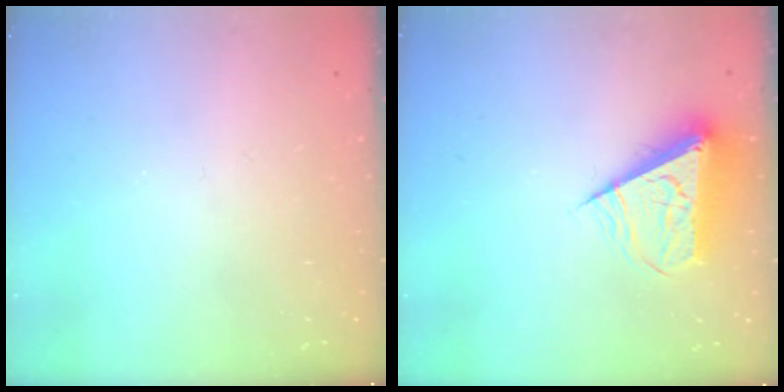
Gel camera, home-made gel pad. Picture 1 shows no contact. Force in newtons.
{"total": 9.2, "press": 9.2, "slide": 0.2}